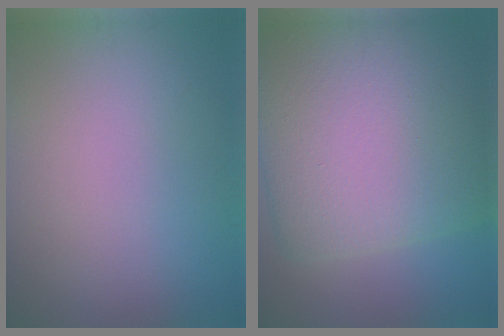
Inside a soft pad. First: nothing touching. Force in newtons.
{"total": 15.3, "press": 15.3, "slide": 0.6}